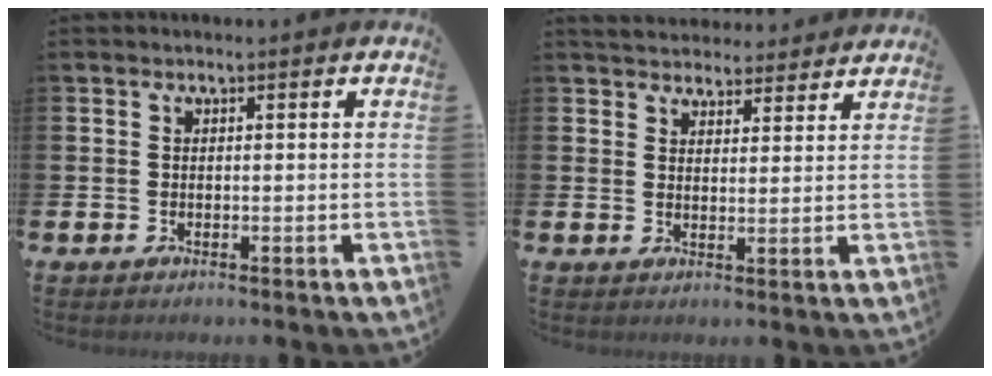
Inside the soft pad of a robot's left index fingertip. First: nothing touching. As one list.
[{"total": 4.4, "force": [4.3, 1.0, 0.0], "torque": [-0.013, -0.023, 0.079]}]